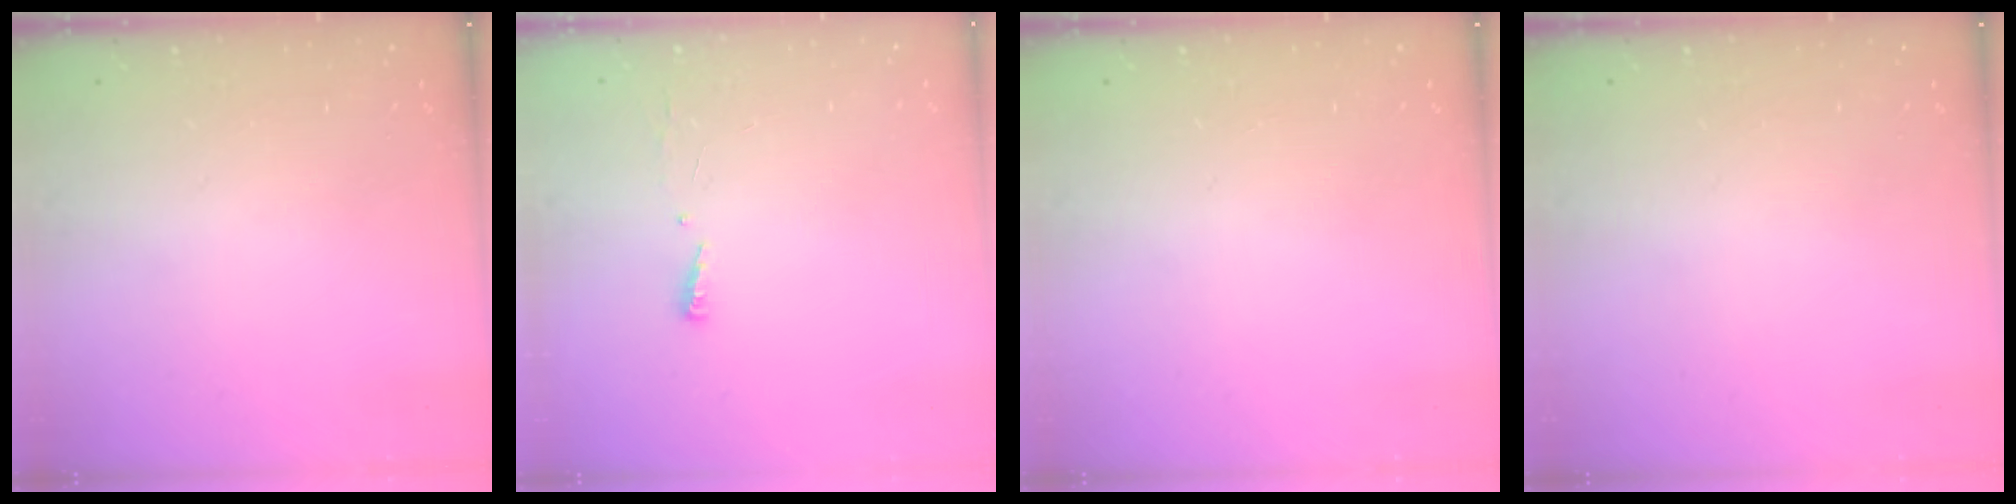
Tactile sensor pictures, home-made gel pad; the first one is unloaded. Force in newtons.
{"total": 4.1, "press": 4.0, "slide": 1.0}
{"total": 0.0}
{"total": 0.0}